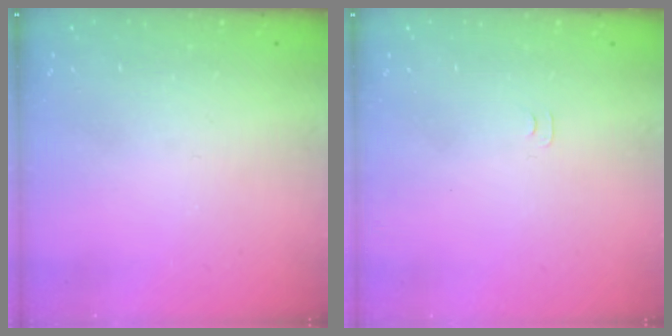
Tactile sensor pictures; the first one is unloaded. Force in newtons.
{"total": 3.7, "press": 3.7, "slide": 0.4}